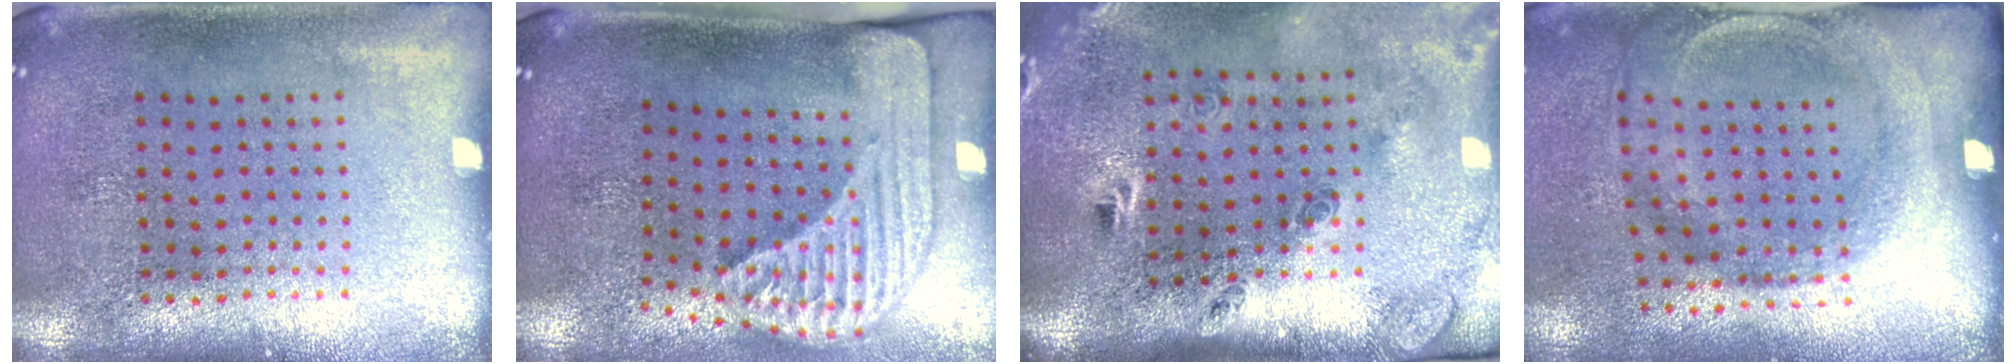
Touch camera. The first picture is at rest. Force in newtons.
{"total": 2.5, "press": 1.7, "slide": 1.8}
{"total": 3.0, "press": 1.9, "slide": 2.2}
{"total": 1.9, "press": 1.2, "slide": 1.5}